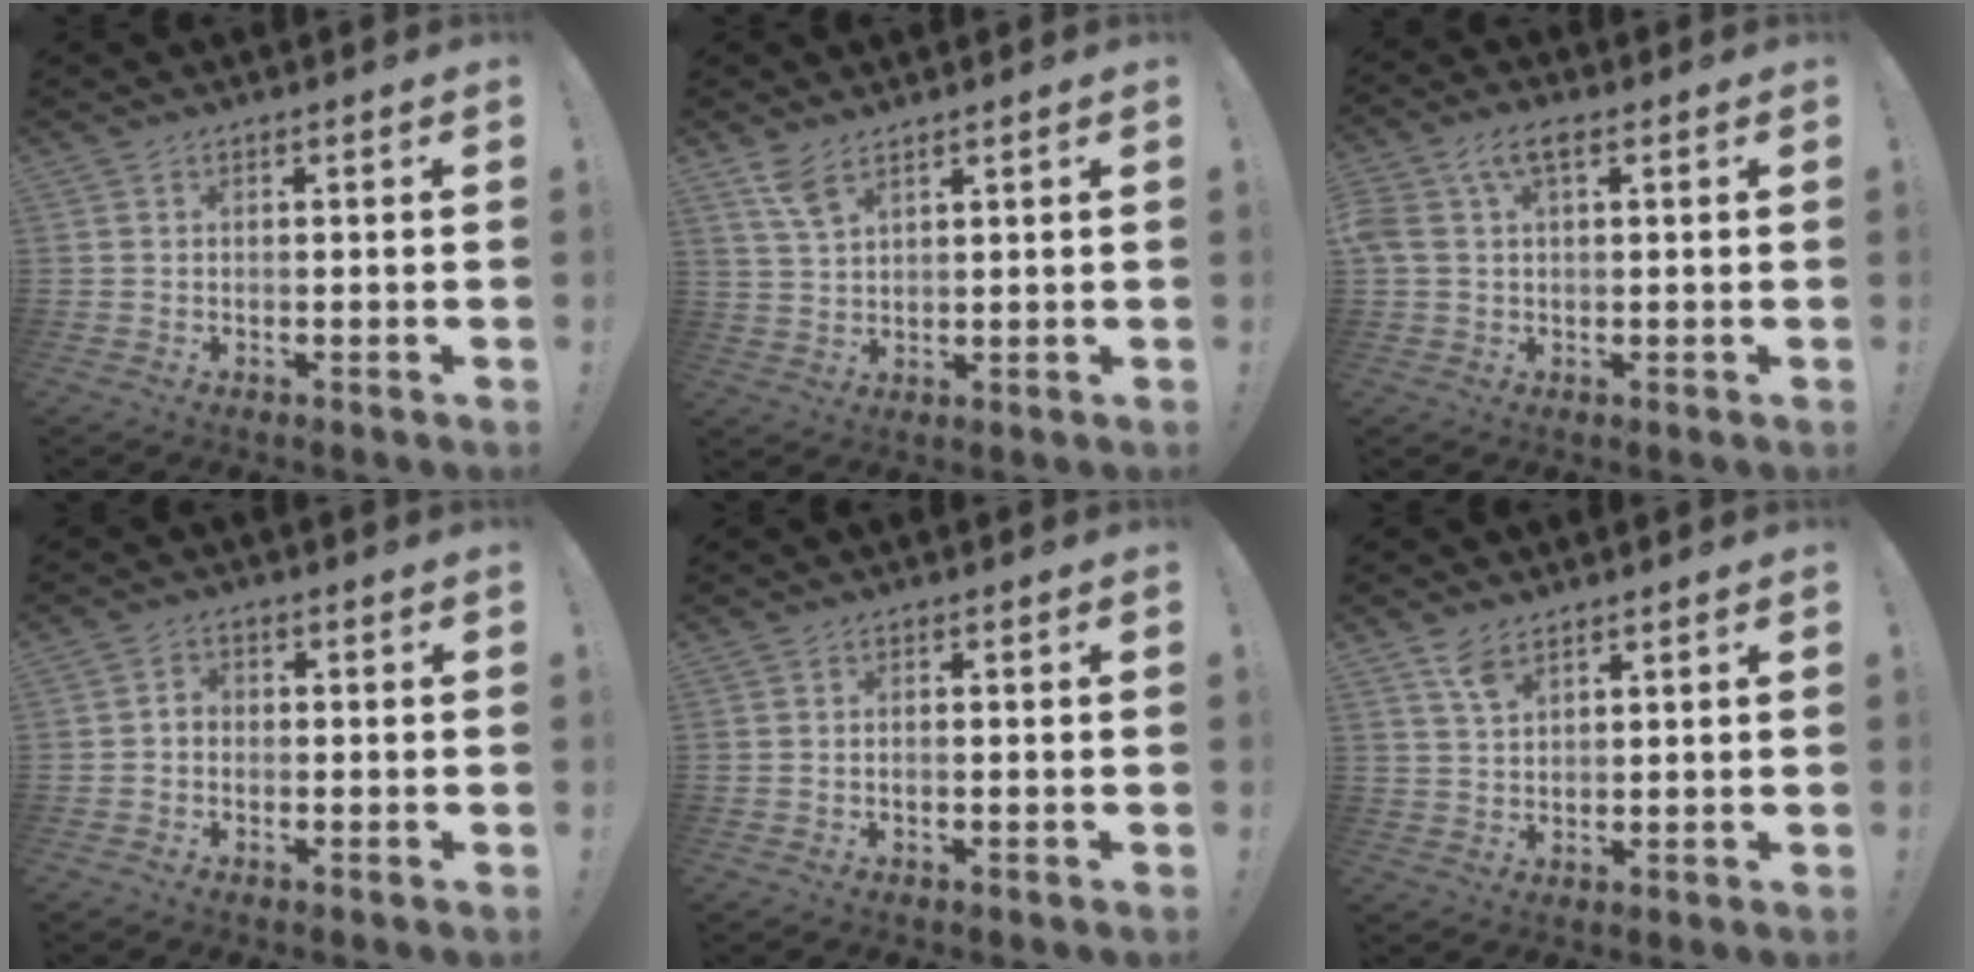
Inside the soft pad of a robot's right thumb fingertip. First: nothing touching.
{"total": 5.7, "force": [4.0, 1.8, 3.6], "torque": [-0.063, -0.021, 0.074]}
{"total": 6.9, "force": [2.5, 3.5, 5.4], "torque": [-0.112, 0.011, 0.049]}
{"total": 2.2, "force": [-1.3, 1.5, 1.1], "torque": [-0.016, 0.010, -0.023]}
{"total": 0.8, "force": [-0.4, 0.2, 0.6], "torque": [-0.012, 0.001, -0.008]}
{"total": 4.8, "force": [3.3, 1.9, 2.9], "torque": [-0.048, -0.019, 0.059]}